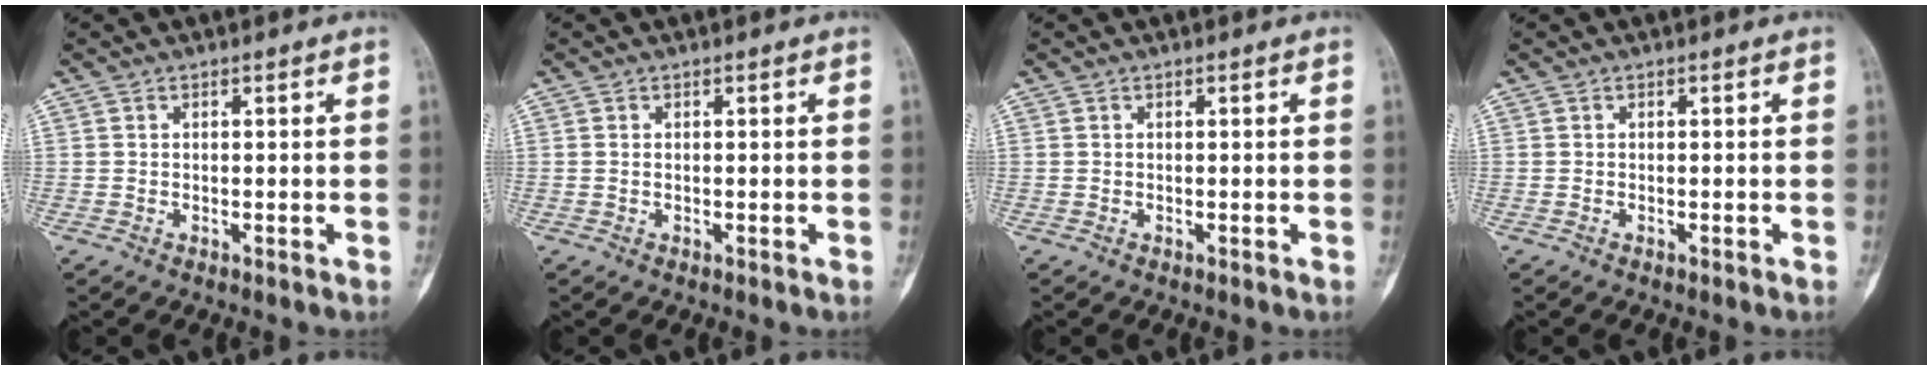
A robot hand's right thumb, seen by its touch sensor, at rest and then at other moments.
{"total": 0.0}
{"total": 0.0}
{"total": 0.0}